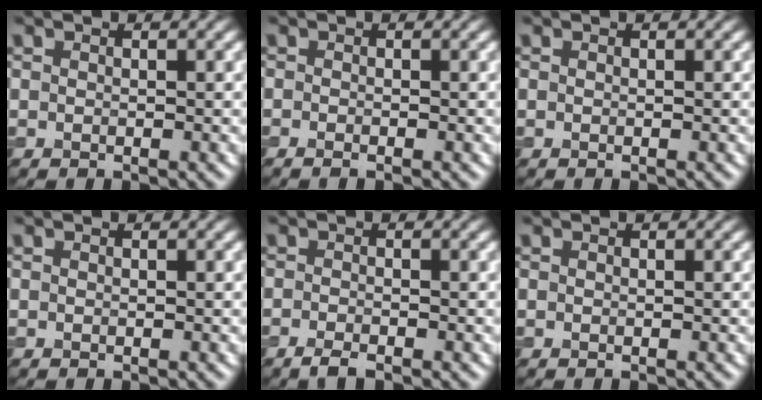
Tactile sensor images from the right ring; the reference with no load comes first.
{"total": 0.8, "force": [-0.4, 0.1, 0.6], "torque": [-0.010, -0.005, -0.008]}
{"total": 0.0}
{"total": 0.0}
{"total": 1.4, "force": [-1.1, 0.3, 0.9], "torque": [-0.019, -0.001, -0.024]}
{"total": 0.0}